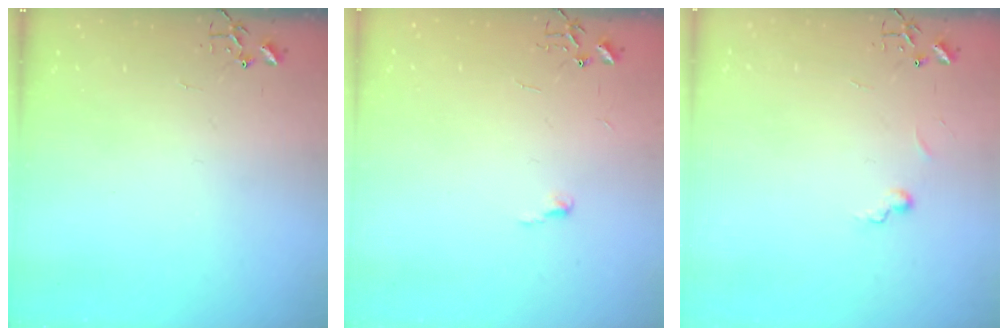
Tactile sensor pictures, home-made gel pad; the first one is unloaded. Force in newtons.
{"total": 3.4, "press": 3.4, "slide": 0.5}
{"total": 5.6, "press": 5.6, "slide": 0.5}